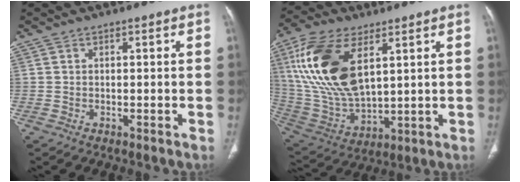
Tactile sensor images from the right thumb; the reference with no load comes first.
{"total": 20.9, "force": [7.1, 10.5, 16.6], "torque": [-0.339, -0.023, 0.142]}